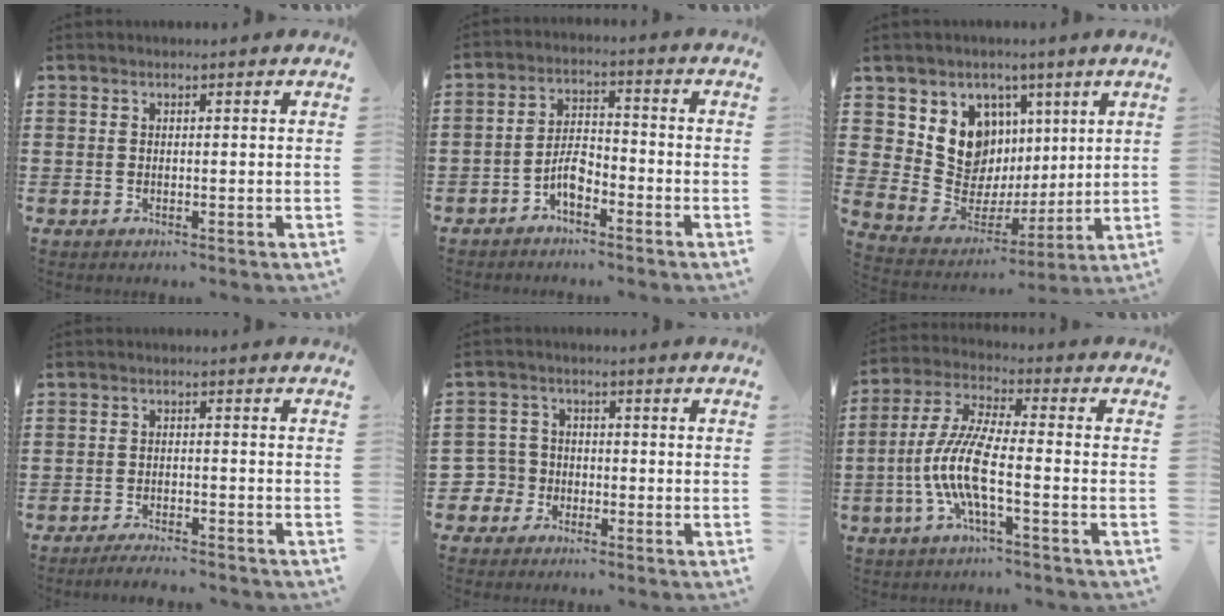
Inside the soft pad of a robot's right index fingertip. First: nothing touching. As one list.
[{"total": 4.7, "force": [-2.7, 2.1, 3.3], "torque": [-0.078, 0.004, -0.056]}, {"total": 10.4, "force": [4.0, 8.9, 3.6], "torque": [-0.096, -0.029, 0.082]}, {"total": 2.4, "force": [-2.4, 0.0, 0.3], "torque": [-0.009, 0.001, -0.048]}, {"total": 3.9, "force": [-2.0, 3.3, 0.5], "torque": [-0.047, -0.001, -0.050]}, {"total": 9.2, "force": [-3.1, 1.8, 8.4], "torque": [-0.204, -0.019, -0.069]}]